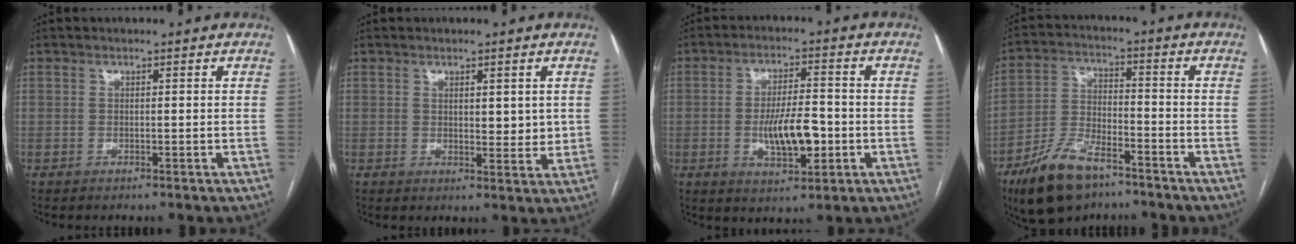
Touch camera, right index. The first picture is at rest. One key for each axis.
{"total": 3.8, "fx": 1.1, "fy": 1.6, "fz": 3.3, "tx": -0.044, "ty": -0.009, "tz": 0.017}
{"total": 8.5, "fx": -1.8, "fy": 2.8, "fz": 7.8, "tx": -0.140, "ty": 0.003, "tz": -0.025}
{"total": 11.7, "fx": -7.9, "fy": 4.5, "fz": 7.3, "tx": -0.153, "ty": -0.011, "tz": -0.146}